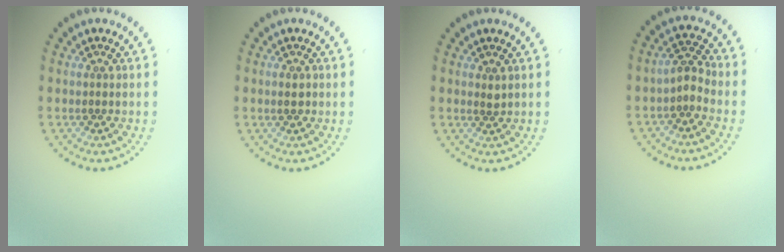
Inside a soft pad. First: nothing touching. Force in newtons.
{"total": 0.9, "press": 0.9, "slide": 0.2}
{"total": 0.5, "press": 0.4, "slide": 0.3}
{"total": 1.8, "press": 1.4, "slide": 1.1}